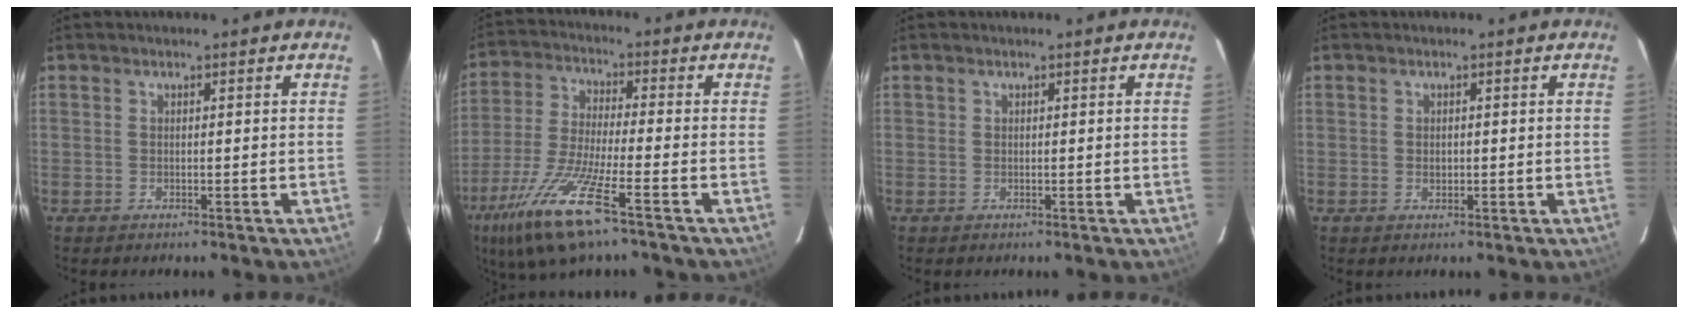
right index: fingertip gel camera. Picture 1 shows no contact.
{"total": 14.5, "force": [-8.5, 2.0, 11.5], "torque": [-0.248, -0.035, -0.167]}
{"total": 0.0}
{"total": 1.0, "force": [-0.1, 0.8, 0.6], "torque": [-0.008, 0.003, 0.000]}